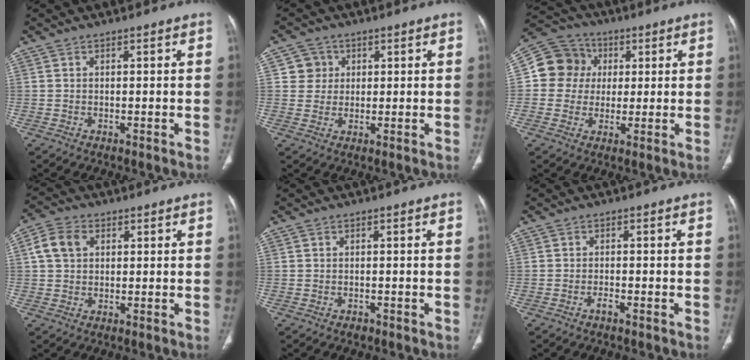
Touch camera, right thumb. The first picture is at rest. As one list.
[{"total": 4.2, "force": [1.2, 4.0, 0.3], "torque": [0.023, 0.000, 0.016]}, {"total": 10.1, "force": [1.4, 9.5, 3.1], "torque": [-0.031, 0.012, 0.016]}, {"total": 5.8, "force": [1.5, 4.3, 3.5], "torque": [-0.064, 0.010, 0.027]}, {"total": 0.9, "force": [-0.6, 0.6, 0.3], "torque": [-0.004, 0.001, -0.009]}, {"total": 1.2, "force": [-0.9, 0.2, 0.7], "torque": [-0.015, 0.006, -0.018]}]